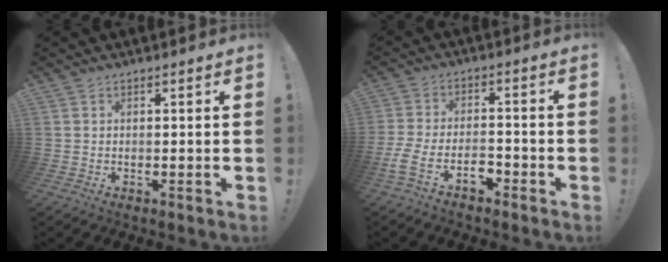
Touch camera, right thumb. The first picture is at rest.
{"total": 8.9, "force": [-5.5, 4.6, 5.3], "torque": [-0.113, 0.023, -0.101]}